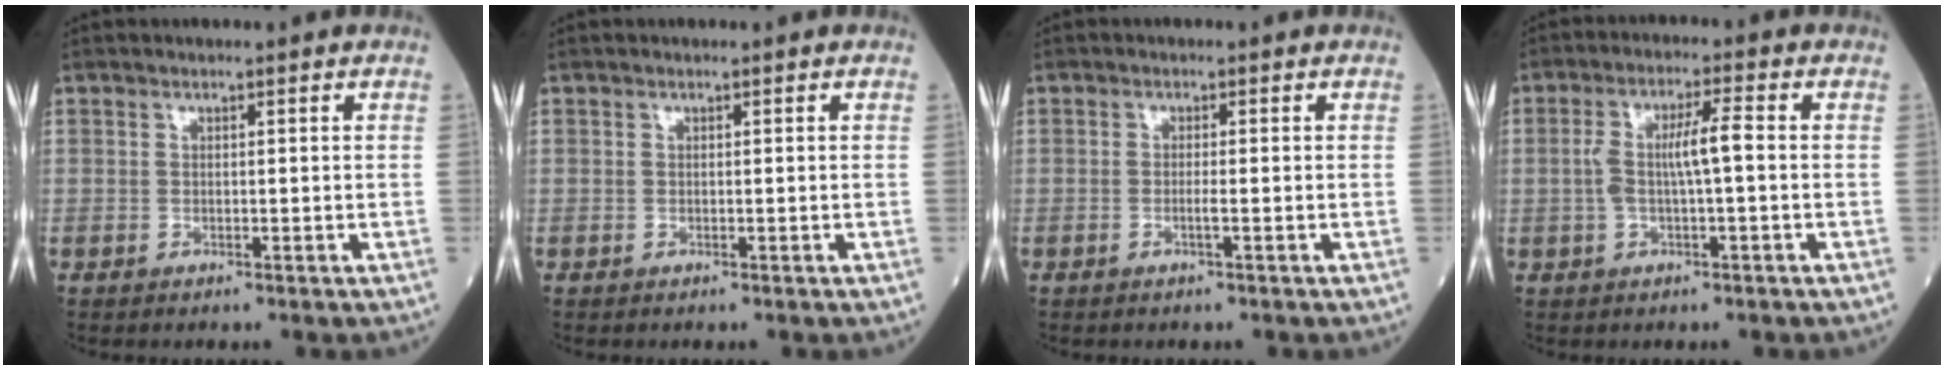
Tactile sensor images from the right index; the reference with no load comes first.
{"total": 0.0}
{"total": 1.1, "force": [-0.4, -0.2, 1.0], "torque": [-0.020, 0.000, -0.011]}
{"total": 5.5, "force": [-0.1, 0.6, 5.5], "torque": [-0.113, 0.016, -0.001]}